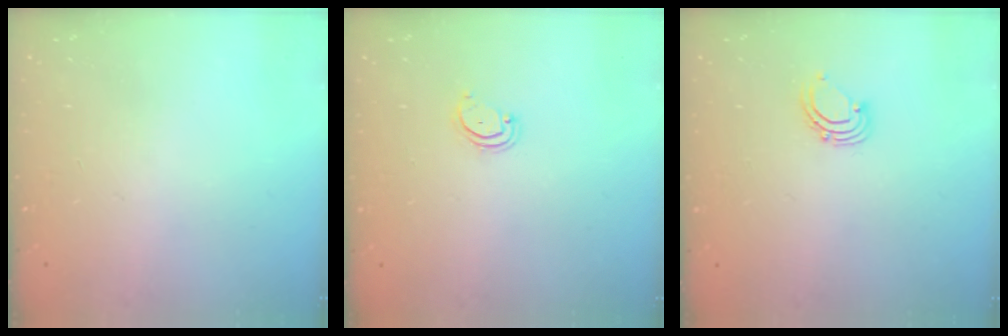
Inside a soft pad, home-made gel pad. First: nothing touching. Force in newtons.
{"total": 3.0, "press": 3.0, "slide": 0.2}
{"total": 2.9, "press": 2.9, "slide": 0.2}